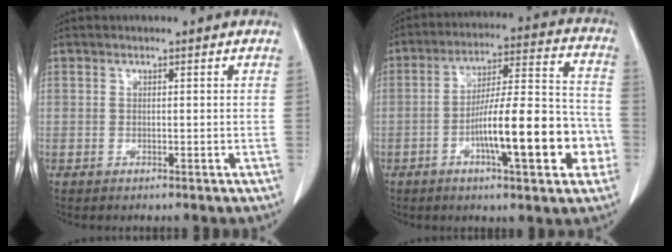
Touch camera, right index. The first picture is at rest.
{"total": 16.3, "force": [-5.0, 3.1, 15.2], "torque": [-0.238, 0.021, -0.074]}